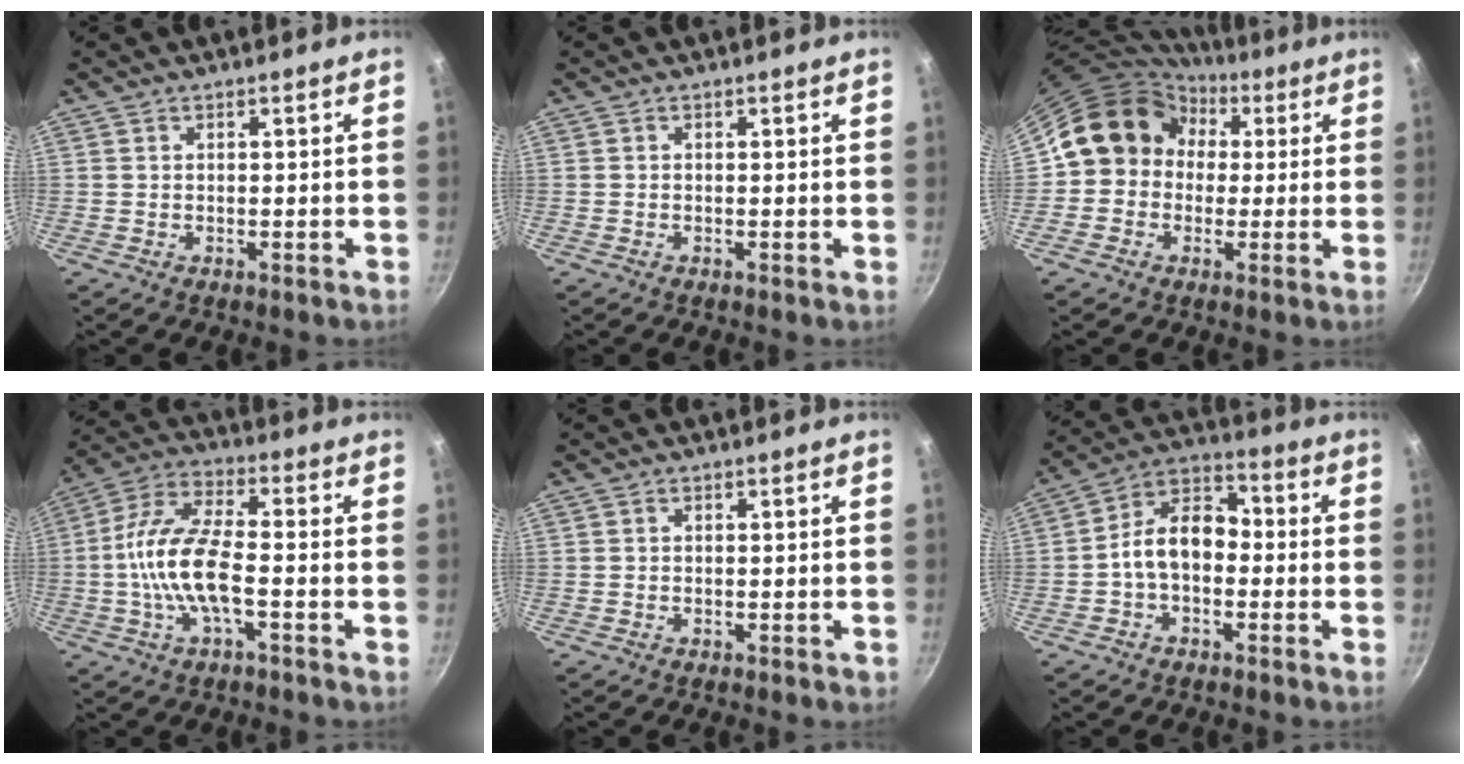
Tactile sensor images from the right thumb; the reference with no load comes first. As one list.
[{"total": 0.0}, {"total": 13.0, "force": [2.1, 11.6, 5.4], "torque": [-0.052, 0.032, 0.016]}, {"total": 12.8, "force": [-2.5, 4.7, 11.6], "torque": [-0.230, 0.033, -0.063]}, {"total": 0.7, "force": [-0.3, 0.4, 0.6], "torque": [-0.006, 0.003, -0.005]}, {"total": 10.3, "force": [-1.6, 7.0, 7.4], "torque": [-0.095, 0.045, -0.048]}]